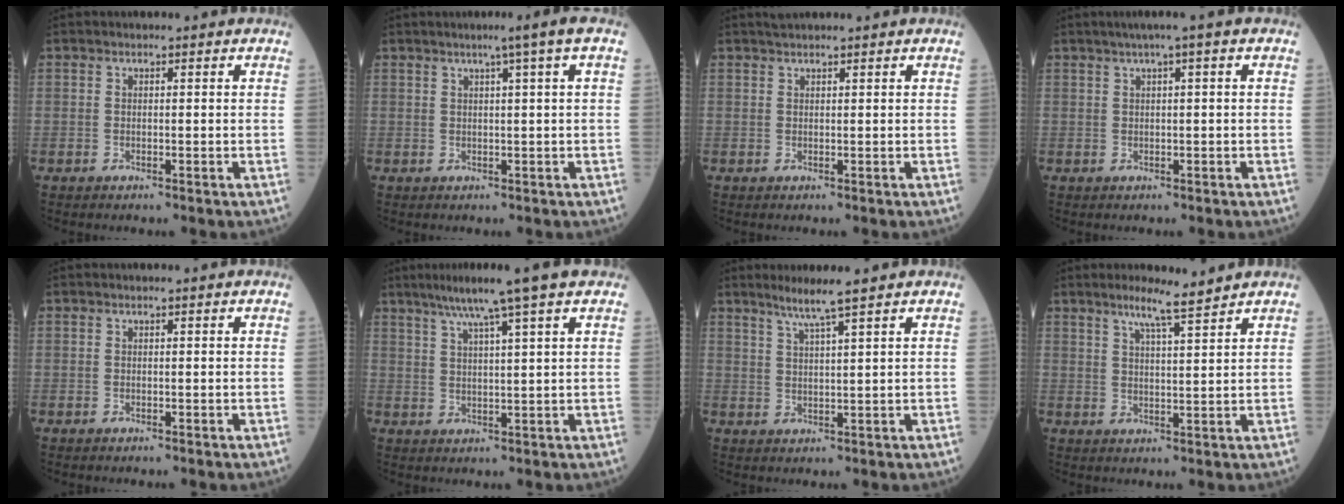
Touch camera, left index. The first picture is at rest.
{"total": 6.0, "force": [3.9, -1.5, 4.3], "torque": [-0.063, 0.006, 0.053]}
{"total": 1.3, "force": [1.2, -0.1, 0.4], "torque": [-0.008, 0.015, 0.028]}
{"total": 3.1, "force": [1.5, -0.3, 2.7], "torque": [-0.046, 0.014, 0.026]}
{"total": 0.0}
{"total": 8.2, "force": [5.9, -1.2, 5.6], "torque": [-0.091, 0.017, 0.092]}
{"total": 4.5, "force": [3.3, -1.1, 2.9], "torque": [-0.059, -0.006, 0.064]}
{"total": 5.2, "force": [4.2, -0.6, 3.0], "torque": [-0.055, -0.004, 0.073]}